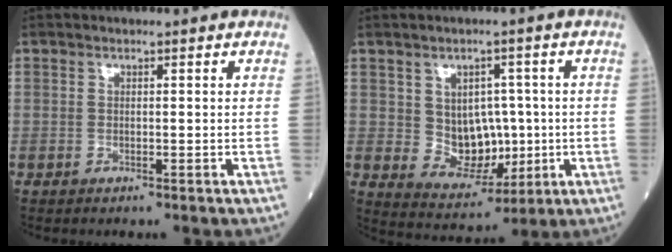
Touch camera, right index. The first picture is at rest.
{"total": 8.1, "force": [0.5, 6.0, 5.4], "torque": [-0.080, 0.008, 0.026]}